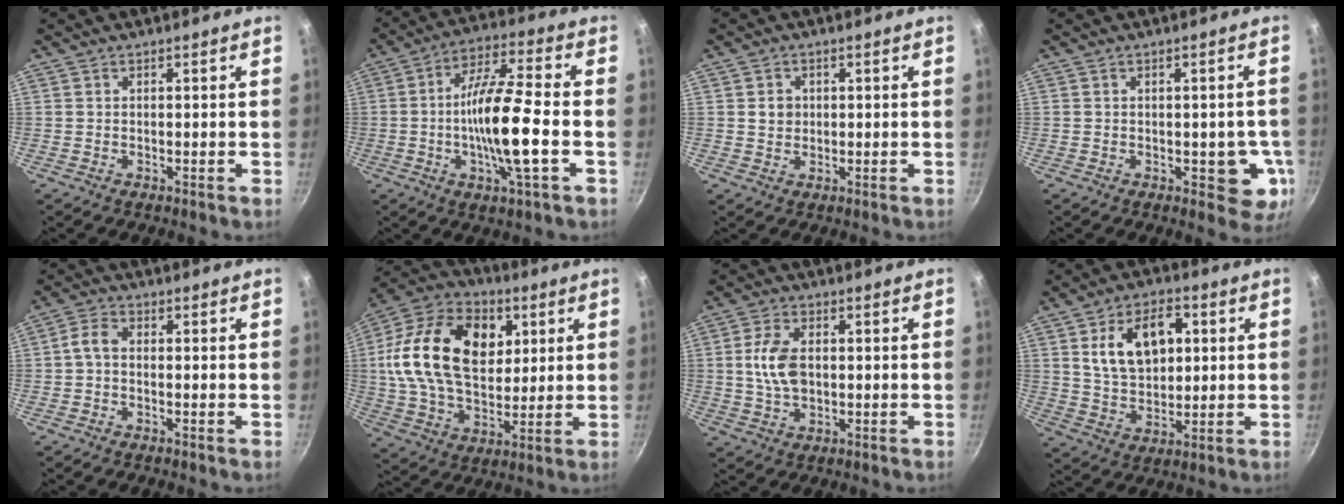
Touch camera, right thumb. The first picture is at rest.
{"total": 14.5, "force": [-2.9, 2.8, 13.9], "torque": [-0.250, 0.025, -0.061]}
{"total": 2.6, "force": [0.3, 2.3, 1.1], "torque": [-0.006, 0.004, 0.005]}
{"total": 7.0, "force": [-1.5, 3.7, 5.8], "torque": [-0.032, -0.001, -0.017]}
{"total": 3.2, "force": [-0.5, 2.0, 2.5], "torque": [-0.060, 0.015, -0.019]}
{"total": 24.2, "force": [5.5, 16.0, 17.2], "torque": [-0.287, 0.007, 0.085]}
{"total": 7.8, "force": [0.5, 4.8, 6.1], "torque": [-0.112, 0.008, 0.007]}
{"total": 13.6, "force": [3.4, 8.8, 9.7], "torque": [-0.133, -0.004, 0.060]}